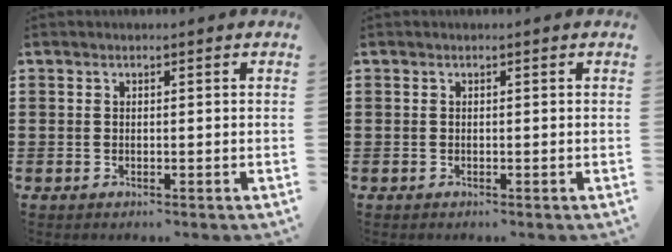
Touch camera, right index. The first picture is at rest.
{"total": 0.0}